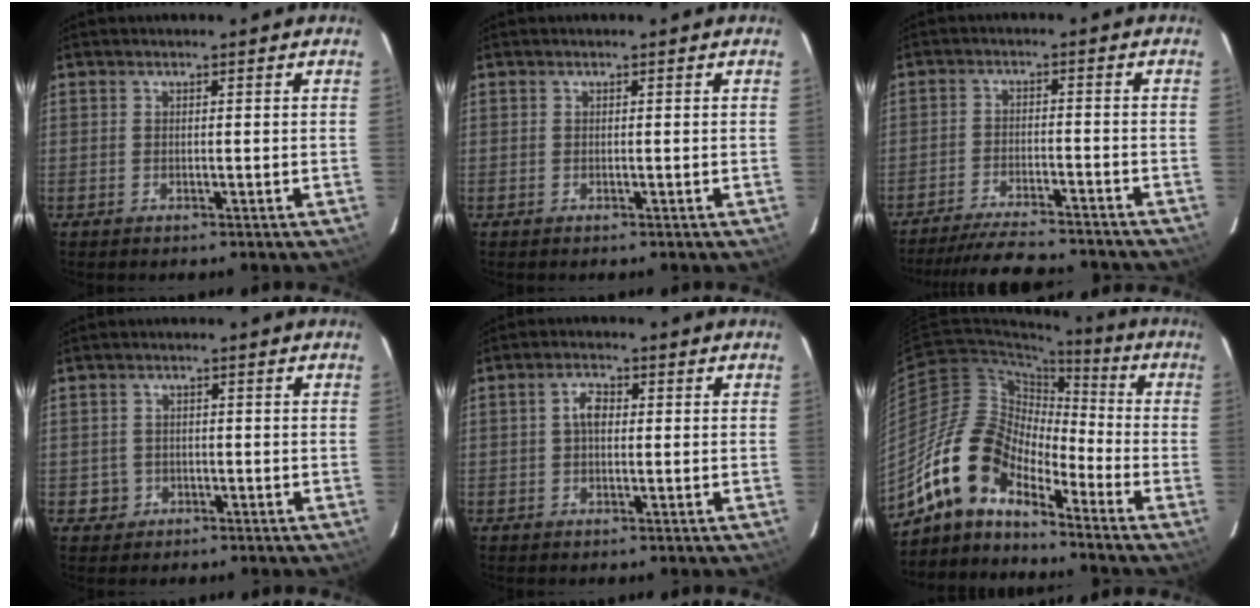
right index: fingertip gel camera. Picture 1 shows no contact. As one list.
[{"total": 0.0}, {"total": 17.4, "force": [-15.8, 2.9, 6.7], "torque": [-0.140, -0.012, -0.222]}, {"total": 2.8, "force": [-0.9, 2.7, 0.1], "torque": [-0.007, 0.010, -0.010]}, {"total": 3.0, "force": [0.2, 1.8, 2.4], "torque": [-0.046, 0.011, 0.004]}, {"total": 13.2, "force": [-10.0, 5.7, 6.5], "torque": [-0.112, 0.015, -0.202]}]